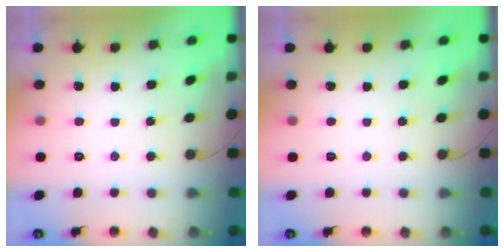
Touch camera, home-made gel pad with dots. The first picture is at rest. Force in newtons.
{"total": 0.0}